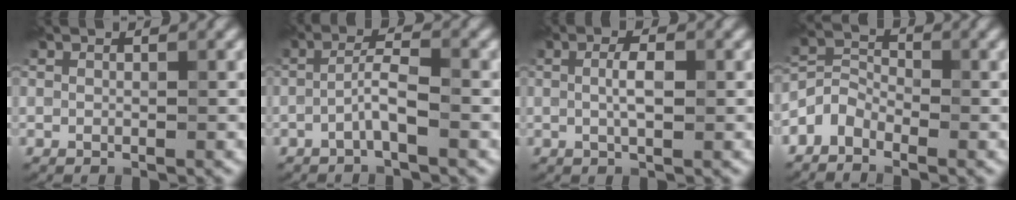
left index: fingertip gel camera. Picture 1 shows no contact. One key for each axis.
{"total": 2.1, "fx": -1.0, "fy": 0.0, "fz": 1.8, "tx": -0.036, "ty": 0.013, "tz": -0.025}
{"total": 2.0, "fx": 0.2, "fy": 0.5, "fz": 1.9, "tx": -0.040, "ty": 0.002, "tz": 0.003}
{"total": 2.6, "fx": -2.1, "fy": 1.4, "fz": 0.6, "tx": -0.013, "ty": 0.010, "tz": -0.054}